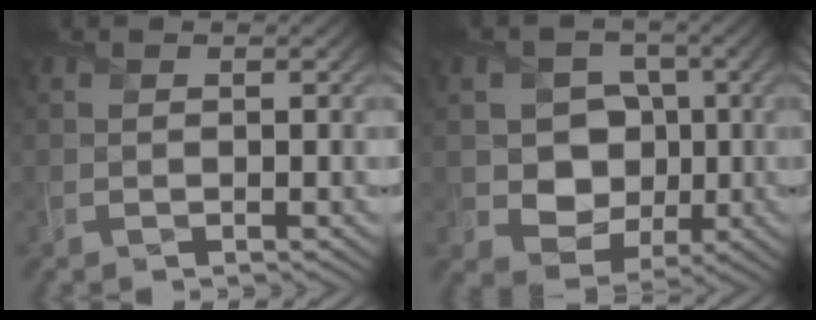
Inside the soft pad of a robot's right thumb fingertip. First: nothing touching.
{"total": 7.9, "force": [-0.2, 6.9, 4.0], "torque": [-0.092, -0.008, -0.014]}